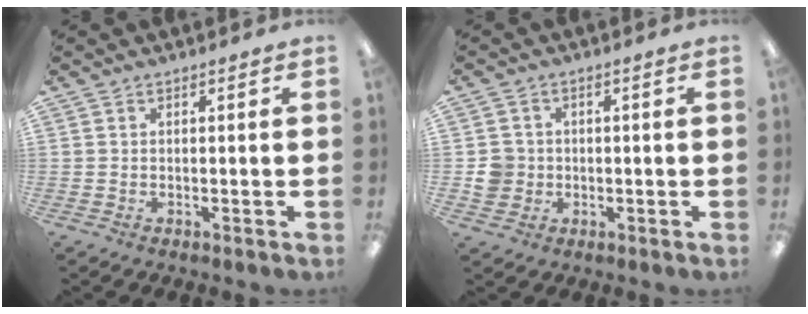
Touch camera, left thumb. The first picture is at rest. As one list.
[{"total": 5.0, "force": [-0.2, 4.8, 1.3], "torque": [-0.014, 0.007, -0.003]}]